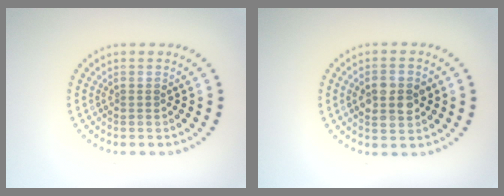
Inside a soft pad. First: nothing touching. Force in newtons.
{"total": 4.0, "press": 4.0, "slide": 0.0}